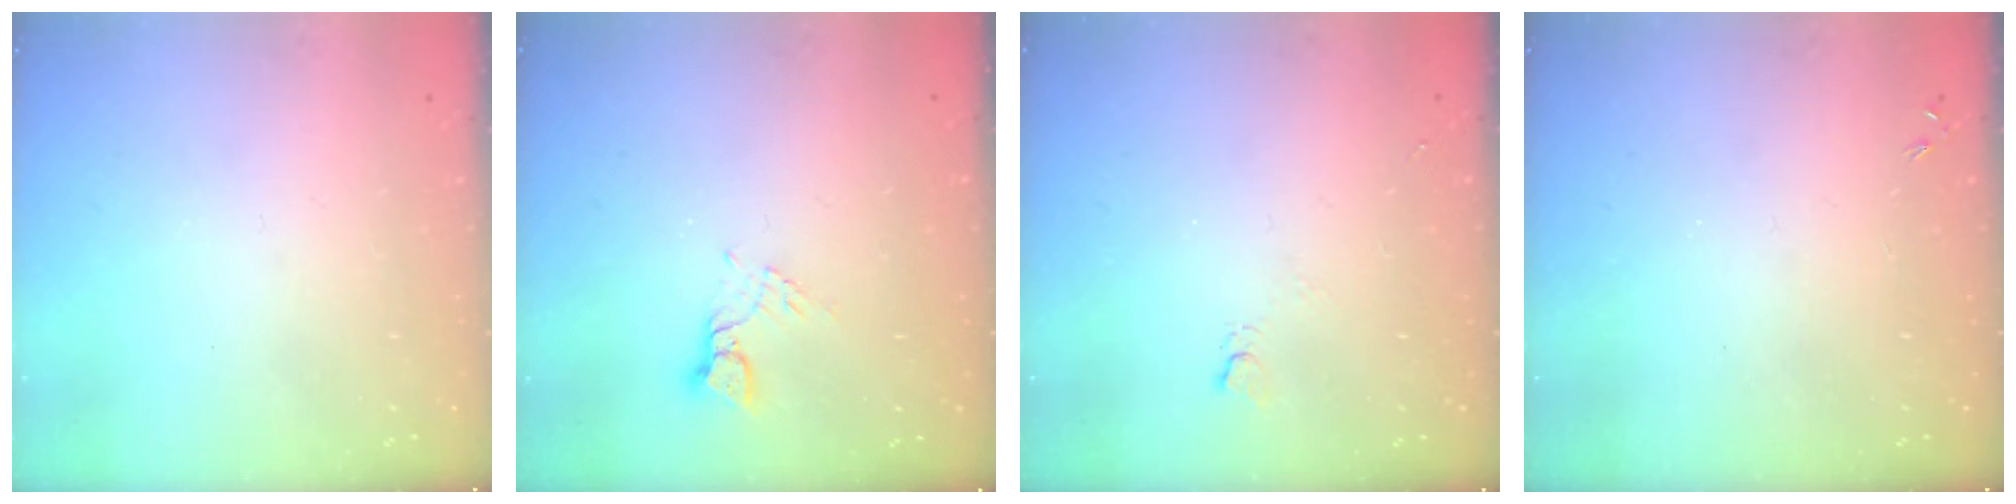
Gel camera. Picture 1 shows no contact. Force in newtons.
{"total": 2.4, "press": 2.4, "slide": 0.2}
{"total": 2.7, "press": 2.6, "slide": 0.5}
{"total": 0.0}